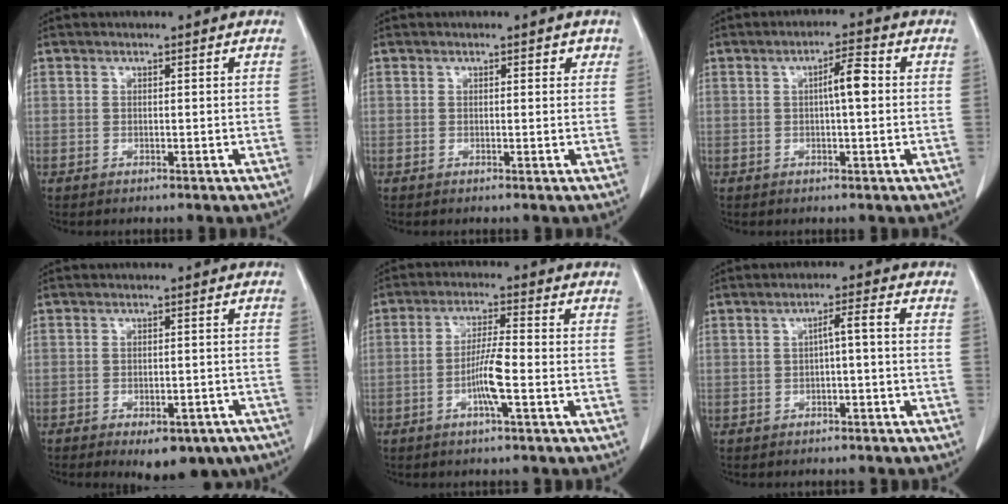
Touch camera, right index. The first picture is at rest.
{"total": 1.0, "force": [0.6, 0.6, 0.6], "torque": [0.000, 0.000, 0.001]}
{"total": 4.1, "force": [0.4, 0.6, 4.0], "torque": [-0.066, 0.009, 0.003]}
{"total": 10.3, "force": [-7.6, 4.5, 5.3], "torque": [-0.048, 0.008, -0.095]}
{"total": 5.8, "force": [-1.9, 0.1, 5.5], "torque": [-0.111, 0.000, -0.038]}
{"total": 2.9, "force": [-0.5, 0.1, 2.9], "torque": [-0.046, 0.012, -0.006]}